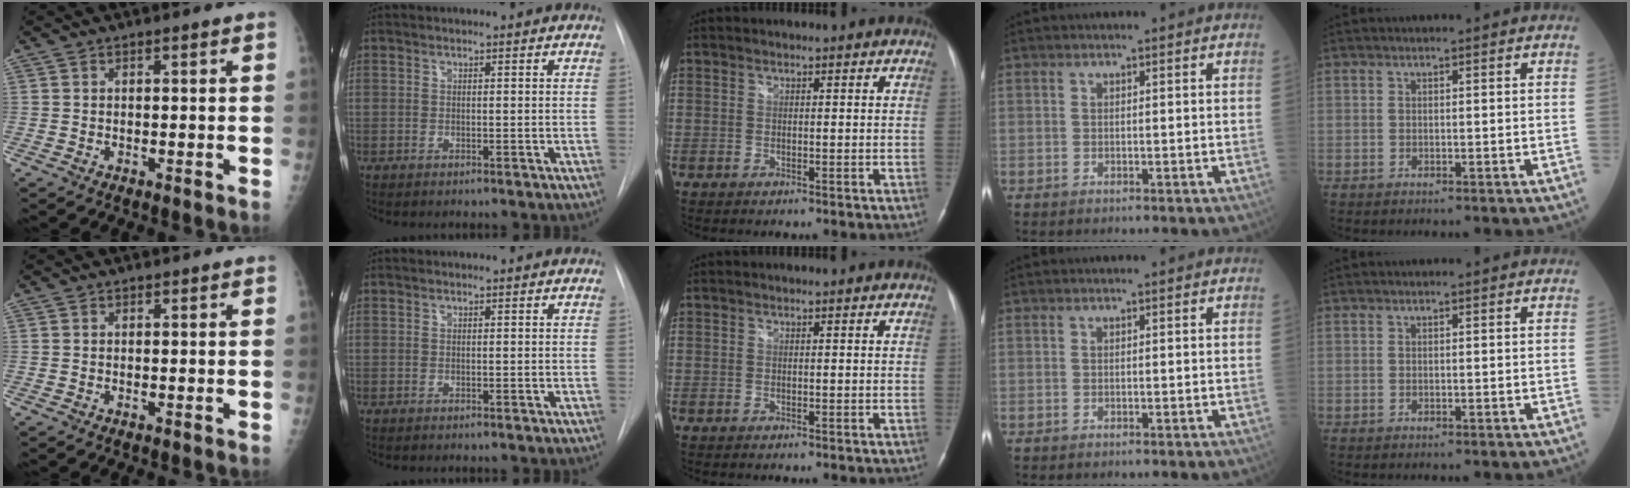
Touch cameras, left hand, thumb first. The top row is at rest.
{}